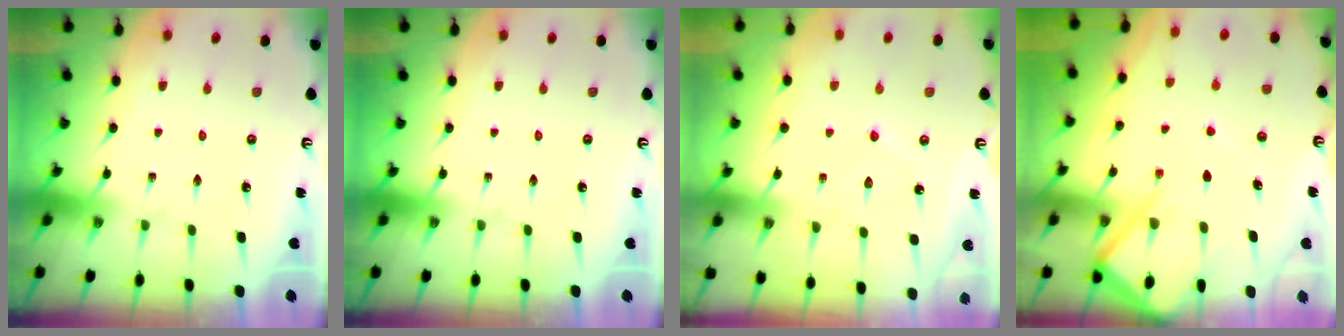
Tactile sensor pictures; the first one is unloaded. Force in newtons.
{"total": 0.0}
{"total": 3.5, "press": 3.5, "slide": 0.3}
{"total": 7.7, "press": 7.6, "slide": 0.9}